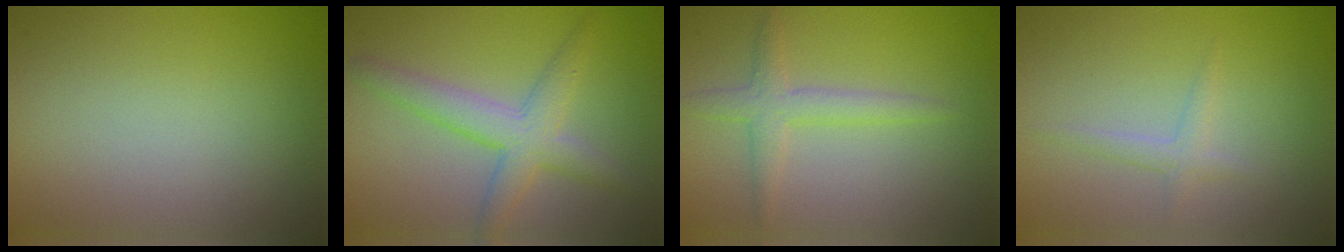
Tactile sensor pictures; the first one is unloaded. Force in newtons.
{"total": 4.3, "press": 4.3, "slide": 0.2}
{"total": 2.5, "press": 2.5, "slide": 0.0}
{"total": 1.3, "press": 1.3, "slide": 0.0}